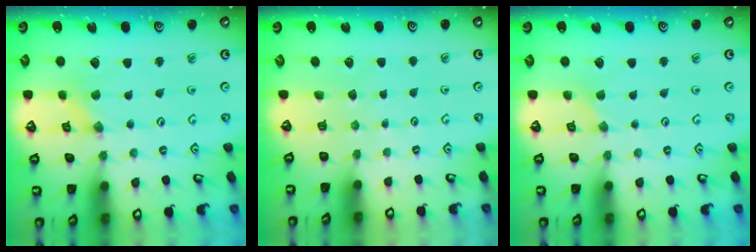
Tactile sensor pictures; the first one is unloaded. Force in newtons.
{"total": 0.0}
{"total": 1.0, "press": 1.0, "slide": 0.3}